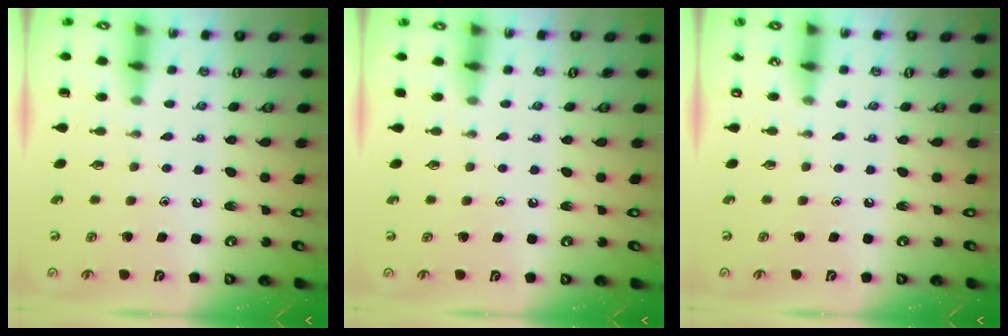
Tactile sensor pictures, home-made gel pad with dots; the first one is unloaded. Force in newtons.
{"total": 2.2, "press": 2.2, "slide": 0.3}
{"total": 0.0}